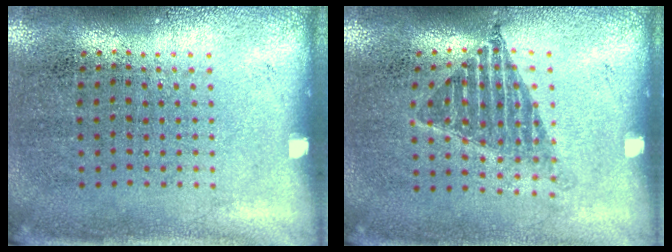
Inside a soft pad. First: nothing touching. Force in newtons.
{"total": 1.1, "press": 1.0, "slide": 0.6}